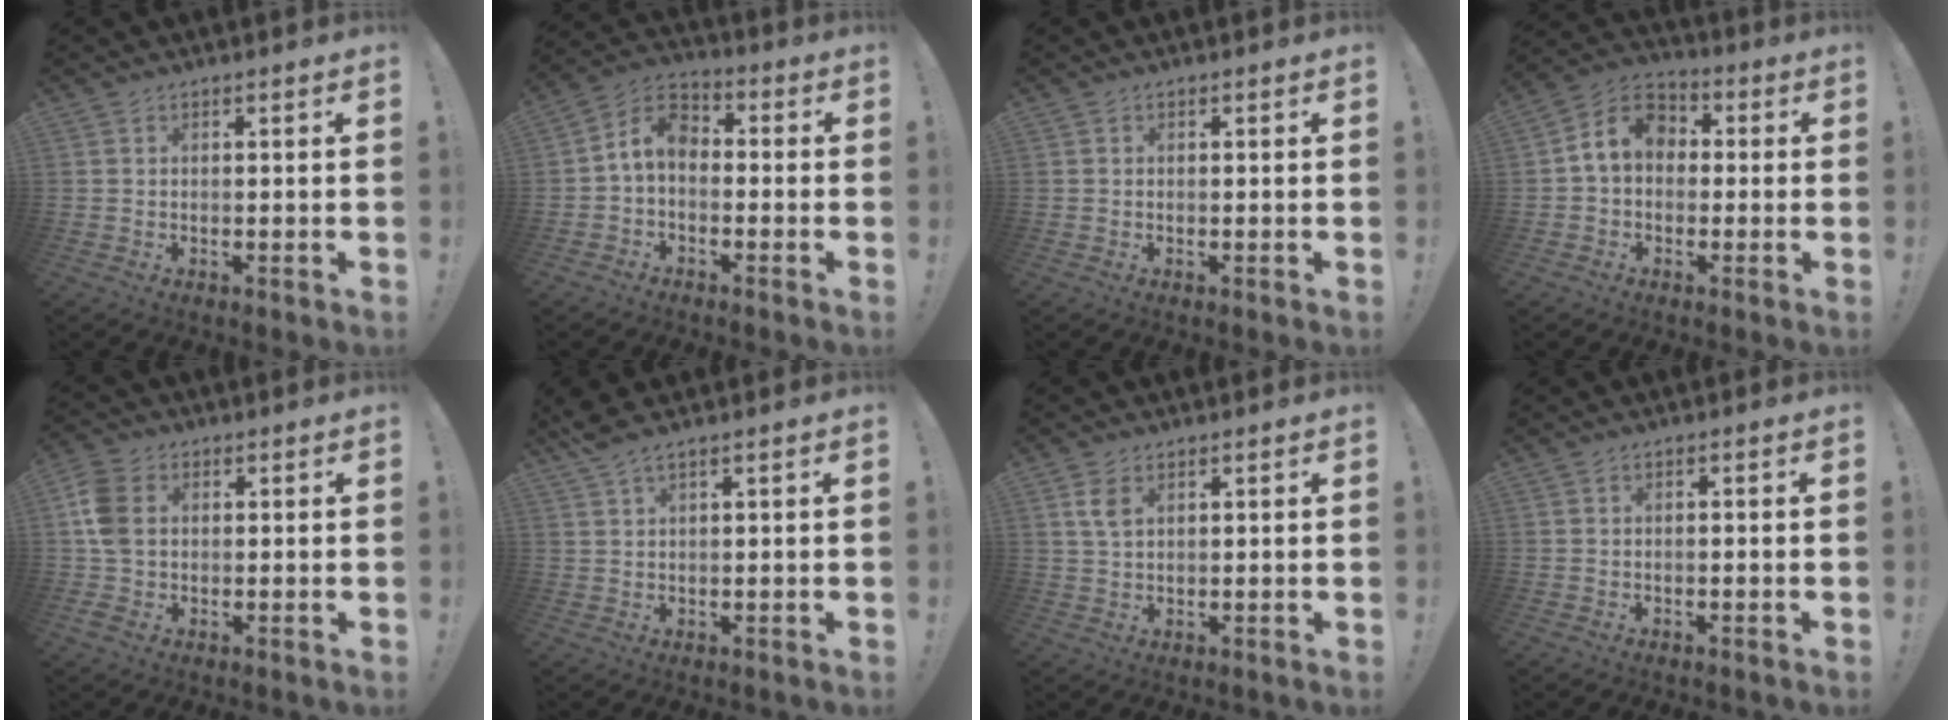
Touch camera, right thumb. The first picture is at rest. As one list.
[{"total": 7.3, "force": [-0.7, 4.8, 5.4], "torque": [-0.103, 0.012, -0.010]}, {"total": 0.0}, {"total": 9.5, "force": [0.9, 7.2, 6.1], "torque": [-0.105, 0.018, 0.023]}, {"total": 10.1, "force": [0.8, 7.3, 6.9], "torque": [-0.139, 0.010, 0.023]}, {"total": 4.0, "force": [2.9, 0.7, 2.7], "torque": [-0.053, -0.008, 0.054]}, {"total": 4.7, "force": [1.9, 2.8, 3.3], "torque": [-0.059, 0.000, 0.037]}, {"total": 0.8, "force": [-0.6, -0.1, 0.4], "torque": [-0.006, -0.001, -0.011]}]